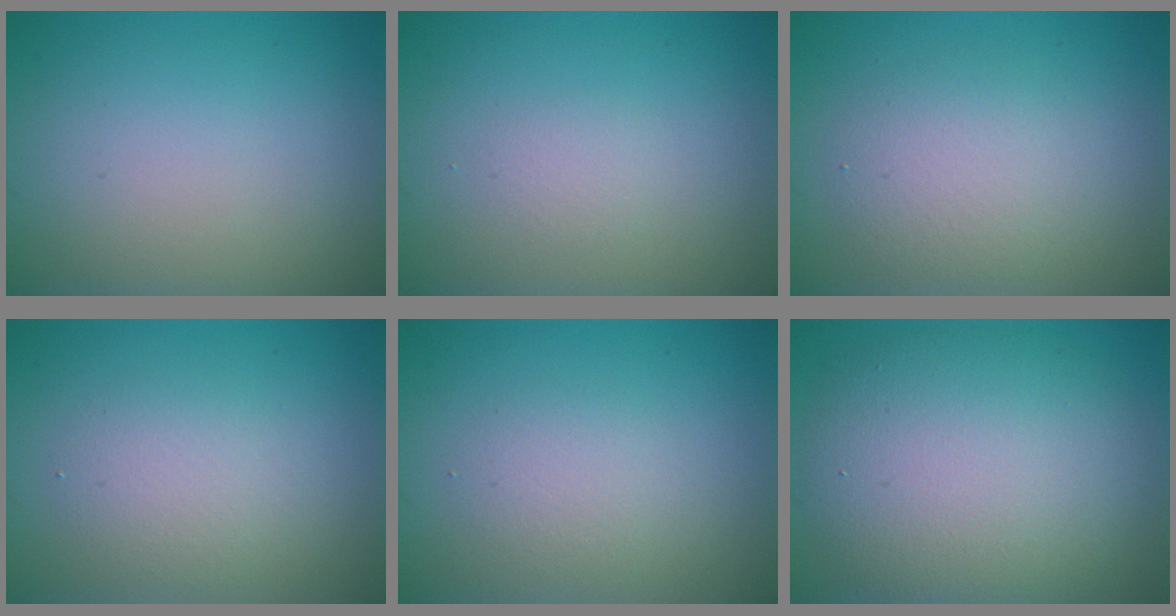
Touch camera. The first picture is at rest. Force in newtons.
{"total": 0.8, "press": 0.8, "slide": 0.1}
{"total": 3.3, "press": 3.3, "slide": 0.2}
{"total": 2.3, "press": 2.3, "slide": 0.0}
{"total": 2.0, "press": 1.9, "slide": 0.2}
{"total": 9.8, "press": 9.8, "slide": 0.7}